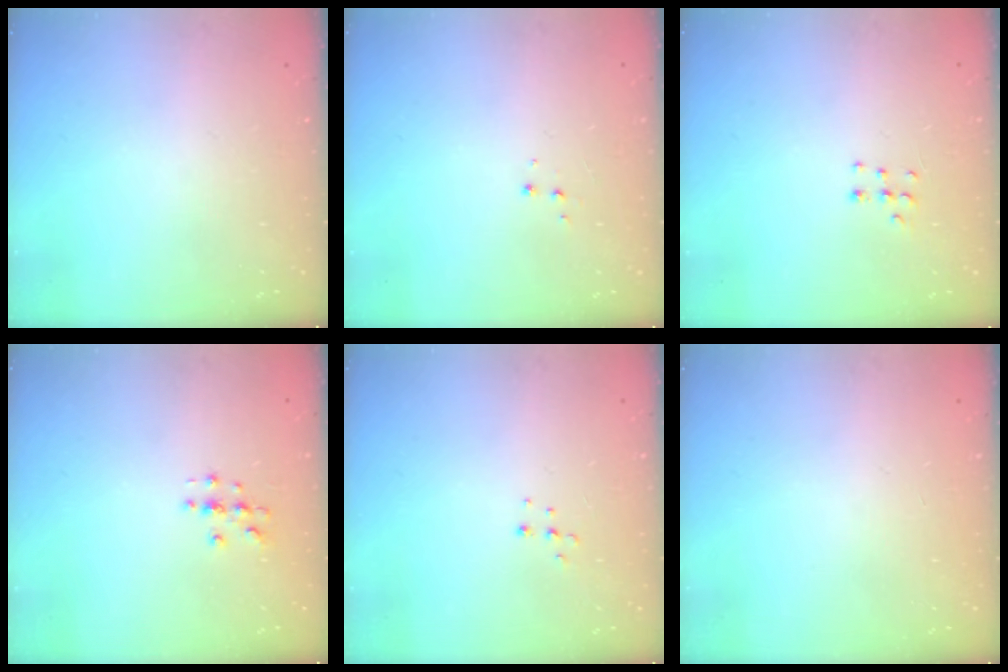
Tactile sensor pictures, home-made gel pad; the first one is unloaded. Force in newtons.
{"total": 3.9, "press": 3.9, "slide": 0.5}
{"total": 4.4, "press": 4.3, "slide": 0.9}
{"total": 2.7, "press": 2.7, "slide": 0.3}
{"total": 5.1, "press": 5.0, "slide": 0.4}
{"total": 0.0}